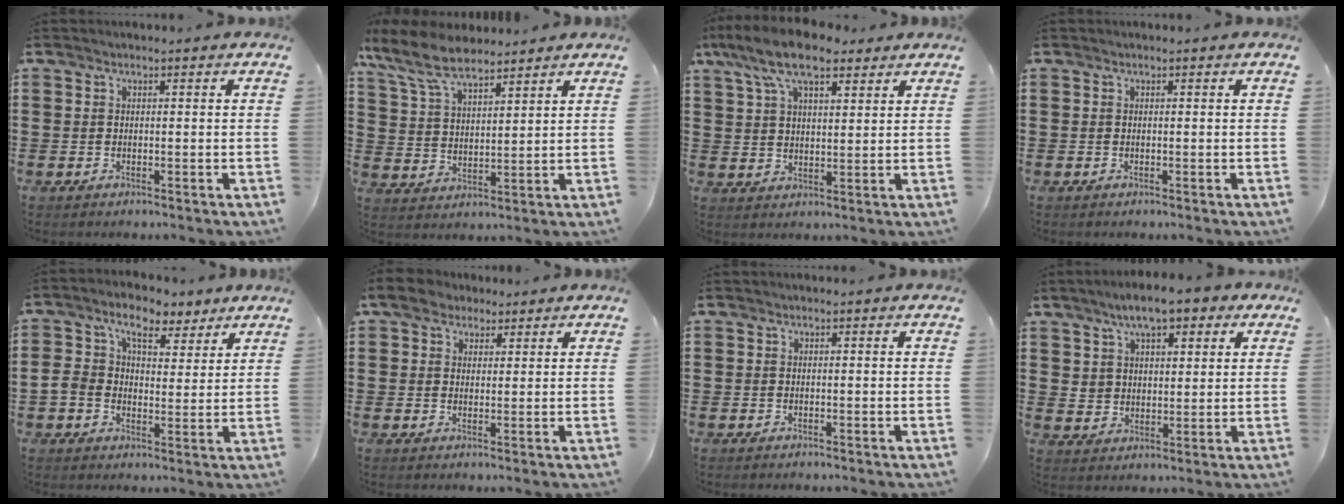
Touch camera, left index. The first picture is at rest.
{"total": 8.5, "force": [7.0, 2.5, 4.1], "torque": [-0.104, -0.015, 0.130]}
{"total": 10.5, "force": [7.2, 3.9, 6.7], "torque": [-0.149, 0.001, 0.133]}
{"total": 0.0}
{"total": 6.6, "force": [4.0, 3.9, 3.5], "torque": [-0.083, 0.002, 0.070]}
{"total": 5.0, "force": [3.2, 3.1, 2.1], "torque": [-0.048, 0.011, 0.059]}
{"total": 0.0}
{"total": 7.5, "force": [5.6, 3.3, 3.7], "torque": [-0.085, 0.000, 0.099]}